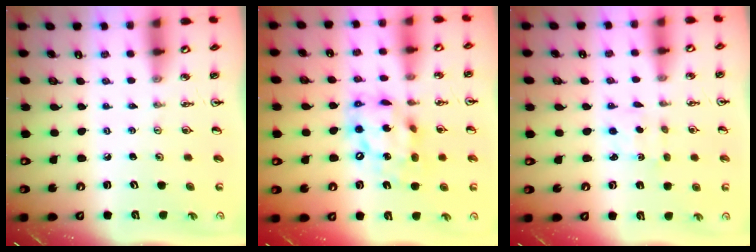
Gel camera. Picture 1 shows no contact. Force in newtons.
{"total": 13.4, "press": 13.4, "slide": 1.1}
{"total": 2.5, "press": 2.4, "slide": 0.5}